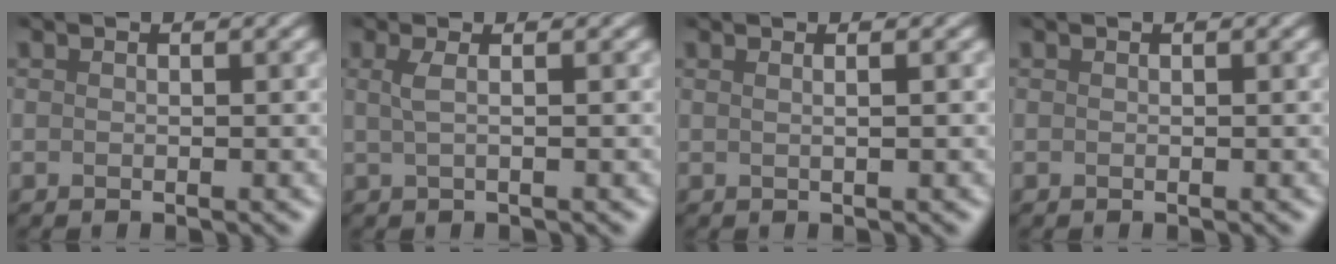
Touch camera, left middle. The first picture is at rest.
{"total": 0.6, "force": [0.1, -0.1, 0.6], "torque": [-0.023, 0.000, 0.008]}
{"total": 2.1, "force": [1.0, 1.2, 1.5], "torque": [0.004, 0.014, -0.014]}
{"total": 0.0}